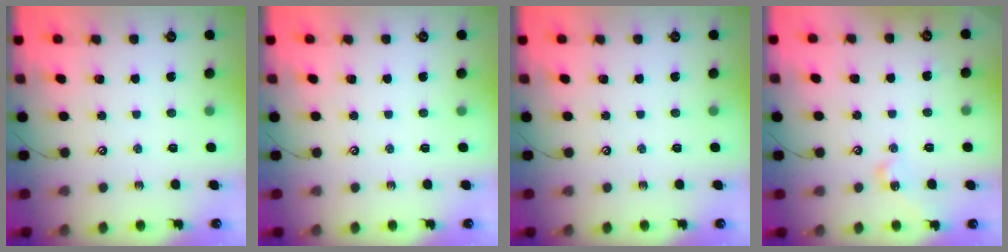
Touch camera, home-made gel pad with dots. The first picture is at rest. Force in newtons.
{"total": 0.0}
{"total": 0.0}
{"total": 6.3, "press": 6.2, "slide": 0.8}